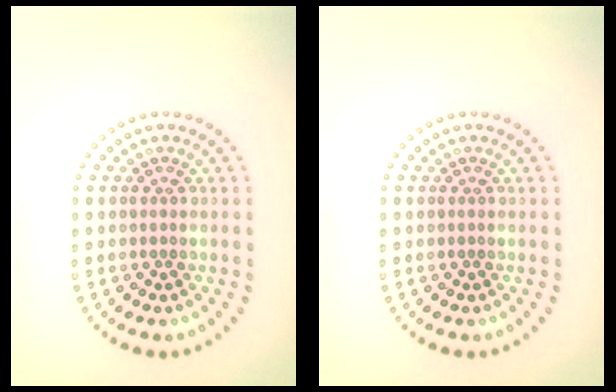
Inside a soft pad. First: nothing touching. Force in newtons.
{"total": 0.0}